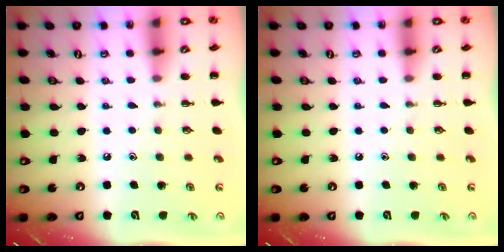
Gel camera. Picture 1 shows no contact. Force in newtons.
{"total": 0.0}